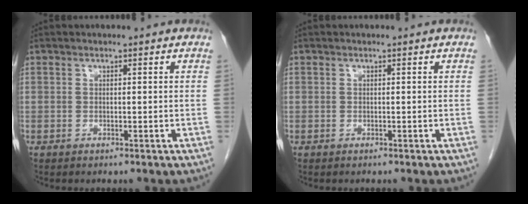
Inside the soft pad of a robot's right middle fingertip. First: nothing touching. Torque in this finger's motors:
{"motor_torque": [-0.03, -0.16, 0.01, -0.01]}